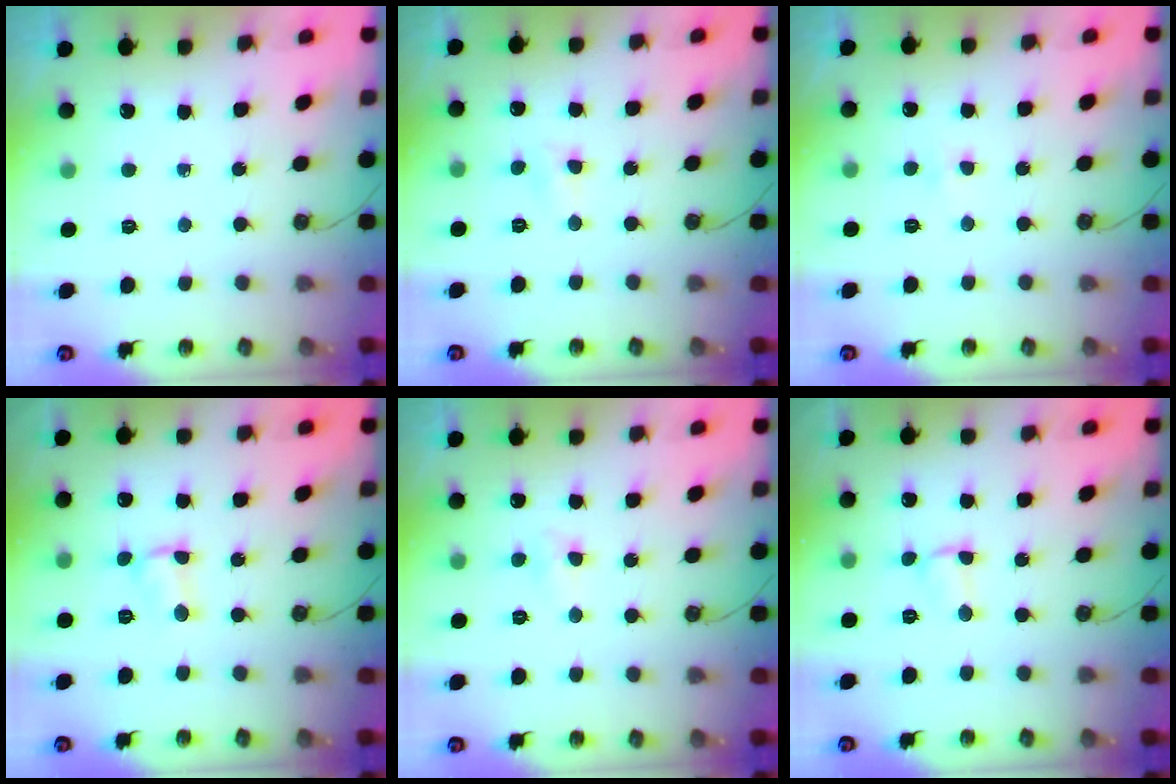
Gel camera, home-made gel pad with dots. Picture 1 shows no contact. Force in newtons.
{"total": 4.1, "press": 4.0, "slide": 0.8}
{"total": 3.0, "press": 2.9, "slide": 0.6}
{"total": 2.9, "press": 2.8, "slide": 0.3}
{"total": 4.0, "press": 3.6, "slide": 1.7}
{"total": 3.0, "press": 1.2, "slide": 2.7}